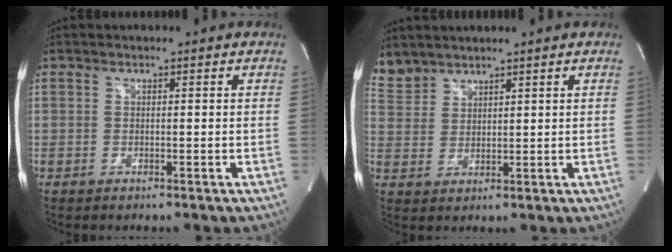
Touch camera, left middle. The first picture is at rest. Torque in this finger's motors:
{"motor_torque": [0.05, -0.06, 0.04, 0.00]}